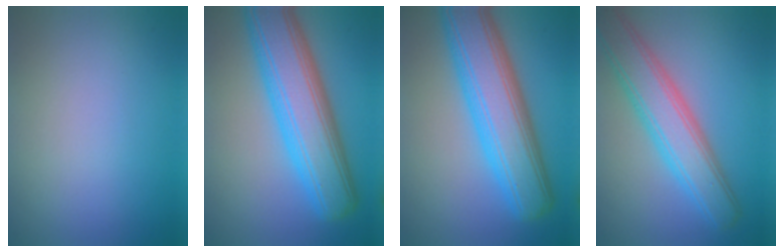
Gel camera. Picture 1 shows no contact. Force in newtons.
{"total": 9.7, "press": 9.7, "slide": 0.4}
{"total": 9.7, "press": 9.7, "slide": 0.4}
{"total": 6.5, "press": 6.5, "slide": 0.3}